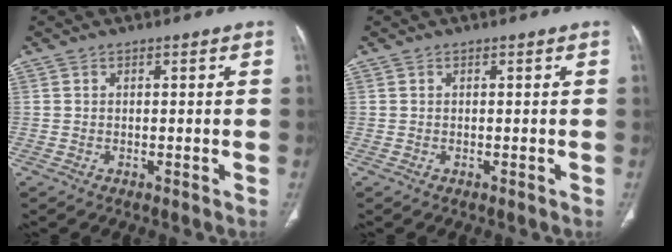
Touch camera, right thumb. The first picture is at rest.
{"total": 0.0}